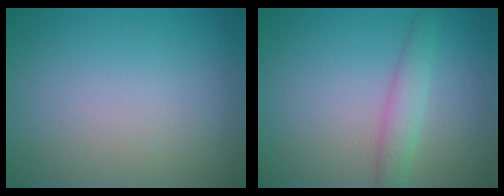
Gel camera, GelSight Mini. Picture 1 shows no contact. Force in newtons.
{"total": 2.3, "press": 2.3, "slide": 0.0}